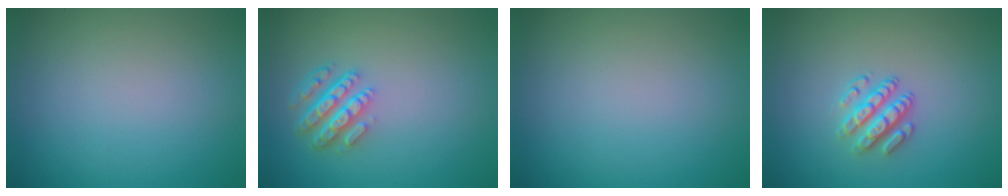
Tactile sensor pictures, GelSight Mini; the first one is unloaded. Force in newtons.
{"total": 4.3, "press": 3.2, "slide": 3.0}
{"total": 0.0}
{"total": 2.9, "press": 2.5, "slide": 1.4}